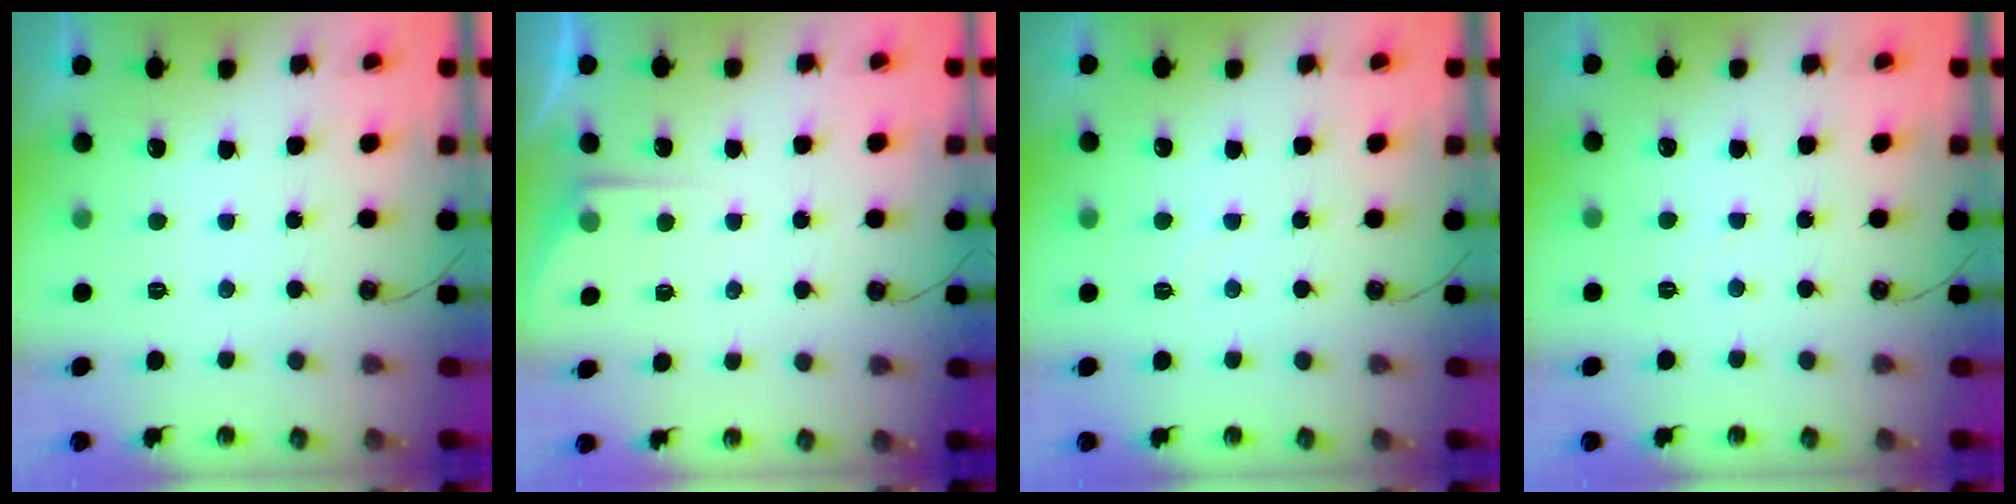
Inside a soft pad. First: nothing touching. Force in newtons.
{"total": 3.8, "press": 3.7, "slide": 0.6}
{"total": 1.9, "press": 1.9, "slide": 0.3}
{"total": 1.7, "press": 1.6, "slide": 0.3}